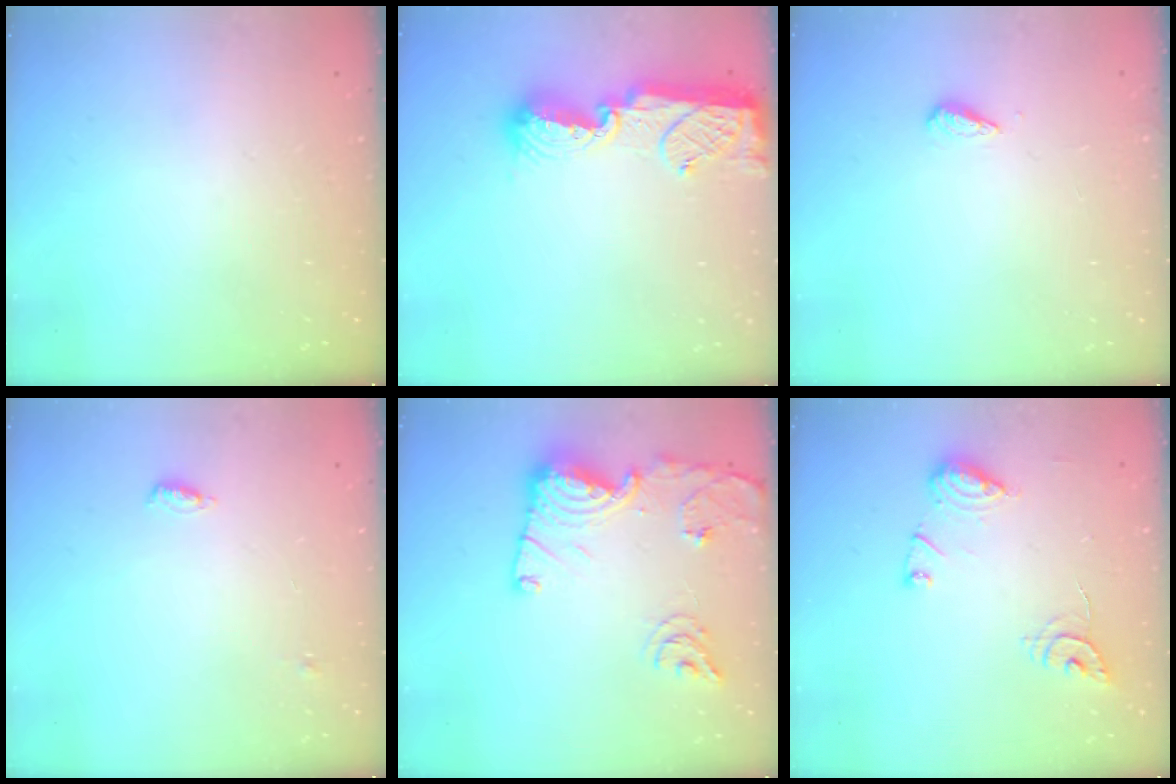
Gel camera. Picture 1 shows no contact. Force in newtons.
{"total": 11.0, "press": 11.0, "slide": 0.6}
{"total": 2.7, "press": 2.6, "slide": 0.4}
{"total": 4.5, "press": 4.3, "slide": 1.2}
{"total": 16.5, "press": 16.5, "slide": 1.7}
{"total": 10.8, "press": 10.8, "slide": 0.5}